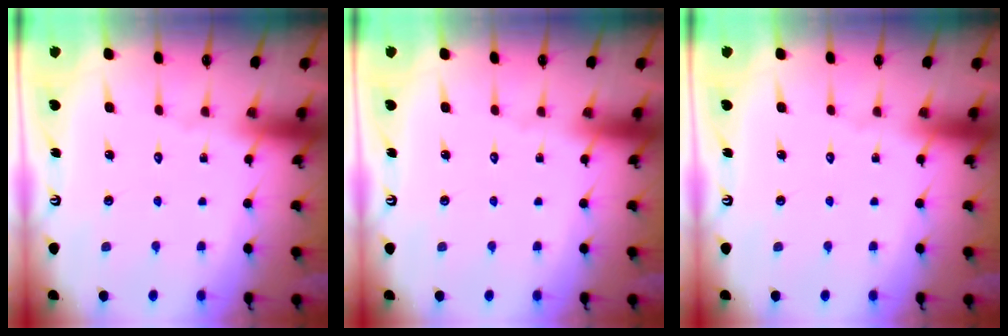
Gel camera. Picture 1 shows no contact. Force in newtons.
{"total": 0.0}
{"total": 0.0}